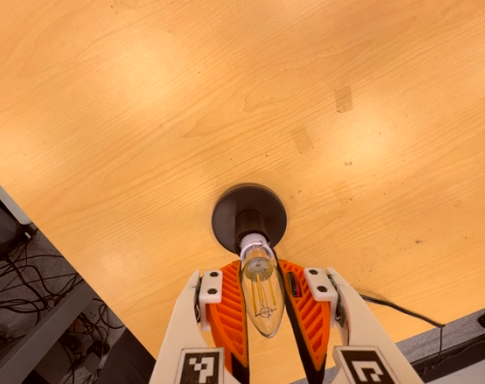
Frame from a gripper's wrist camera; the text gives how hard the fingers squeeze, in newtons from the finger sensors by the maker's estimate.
{"total": 12.0, "left": 11.6, "right": 12.4}